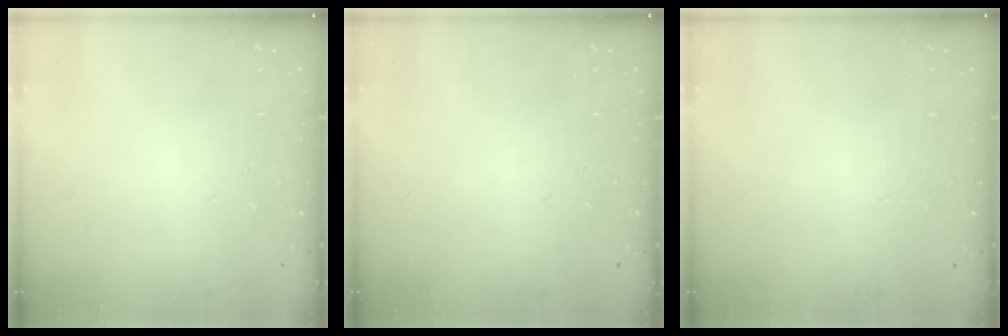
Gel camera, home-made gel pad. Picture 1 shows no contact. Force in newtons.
{"total": 0.0}
{"total": 0.0}